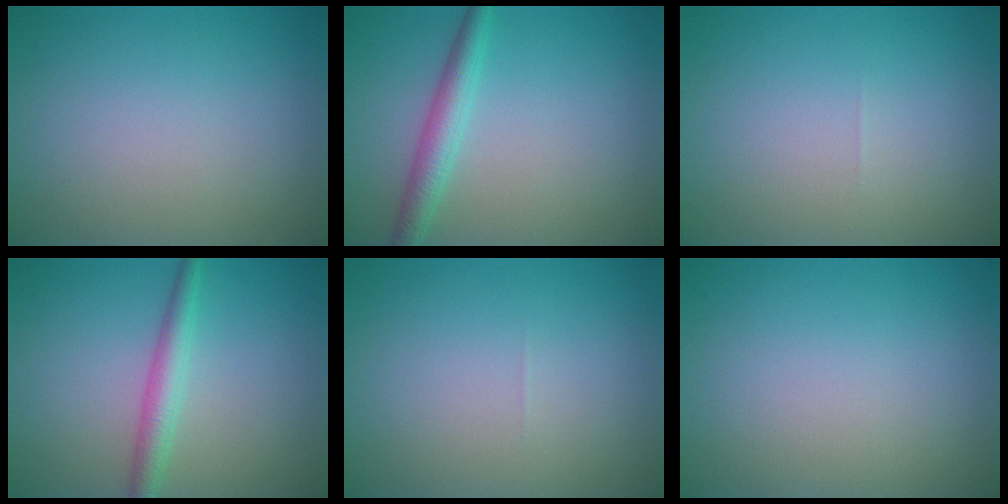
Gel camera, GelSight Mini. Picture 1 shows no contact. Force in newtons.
{"total": 2.8, "press": 2.8, "slide": 0.0}
{"total": 0.0}
{"total": 2.7, "press": 2.7, "slide": 0.0}
{"total": 0.0}
{"total": 0.0}